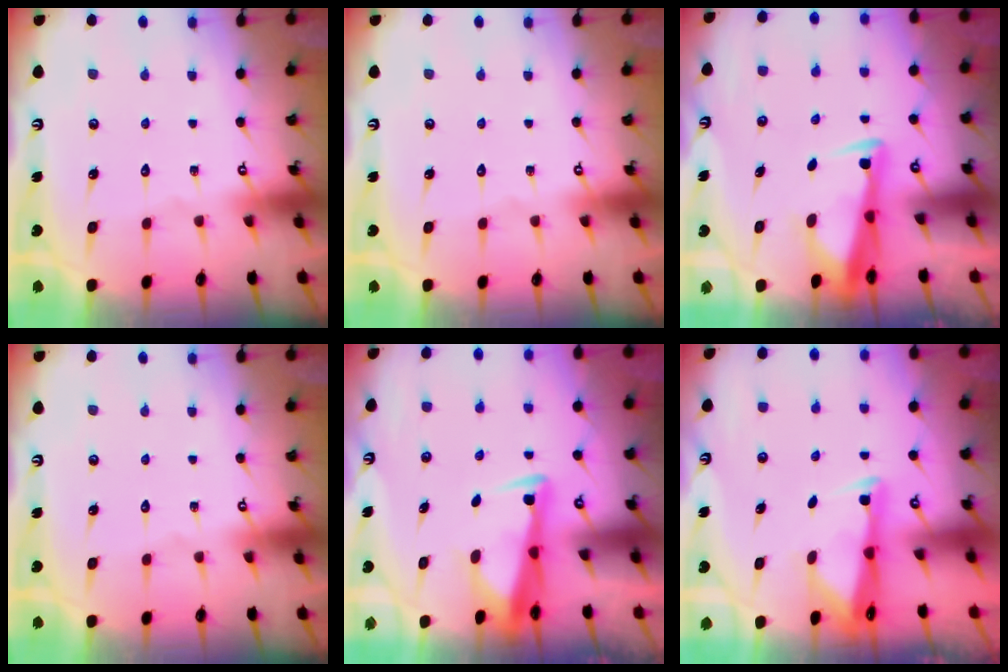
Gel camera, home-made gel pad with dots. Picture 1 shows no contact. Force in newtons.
{"total": 0.0}
{"total": 3.5, "press": 3.4, "slide": 0.9}
{"total": 0.0}
{"total": 3.4, "press": 3.3, "slide": 0.9}
{"total": 2.6, "press": 2.6, "slide": 0.3}